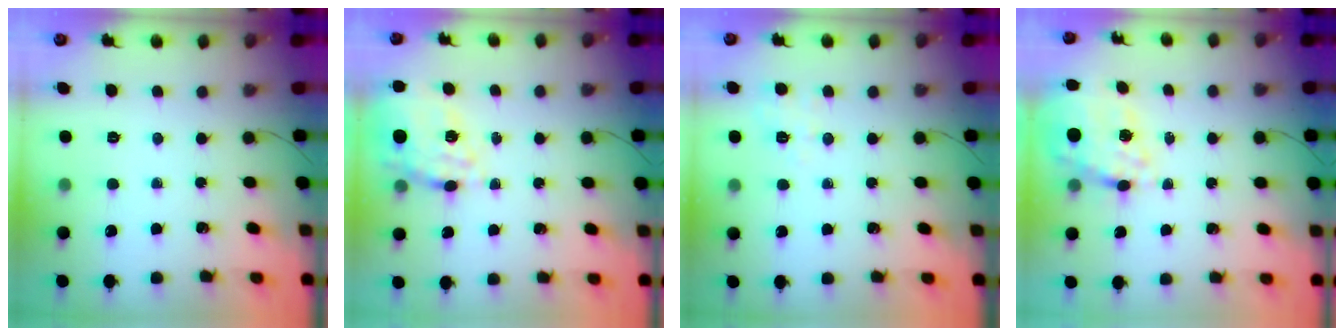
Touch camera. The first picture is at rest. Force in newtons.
{"total": 12.3, "press": 11.7, "slide": 3.6}
{"total": 4.0, "press": 3.7, "slide": 1.5}
{"total": 15.9, "press": 15.5, "slide": 3.6}